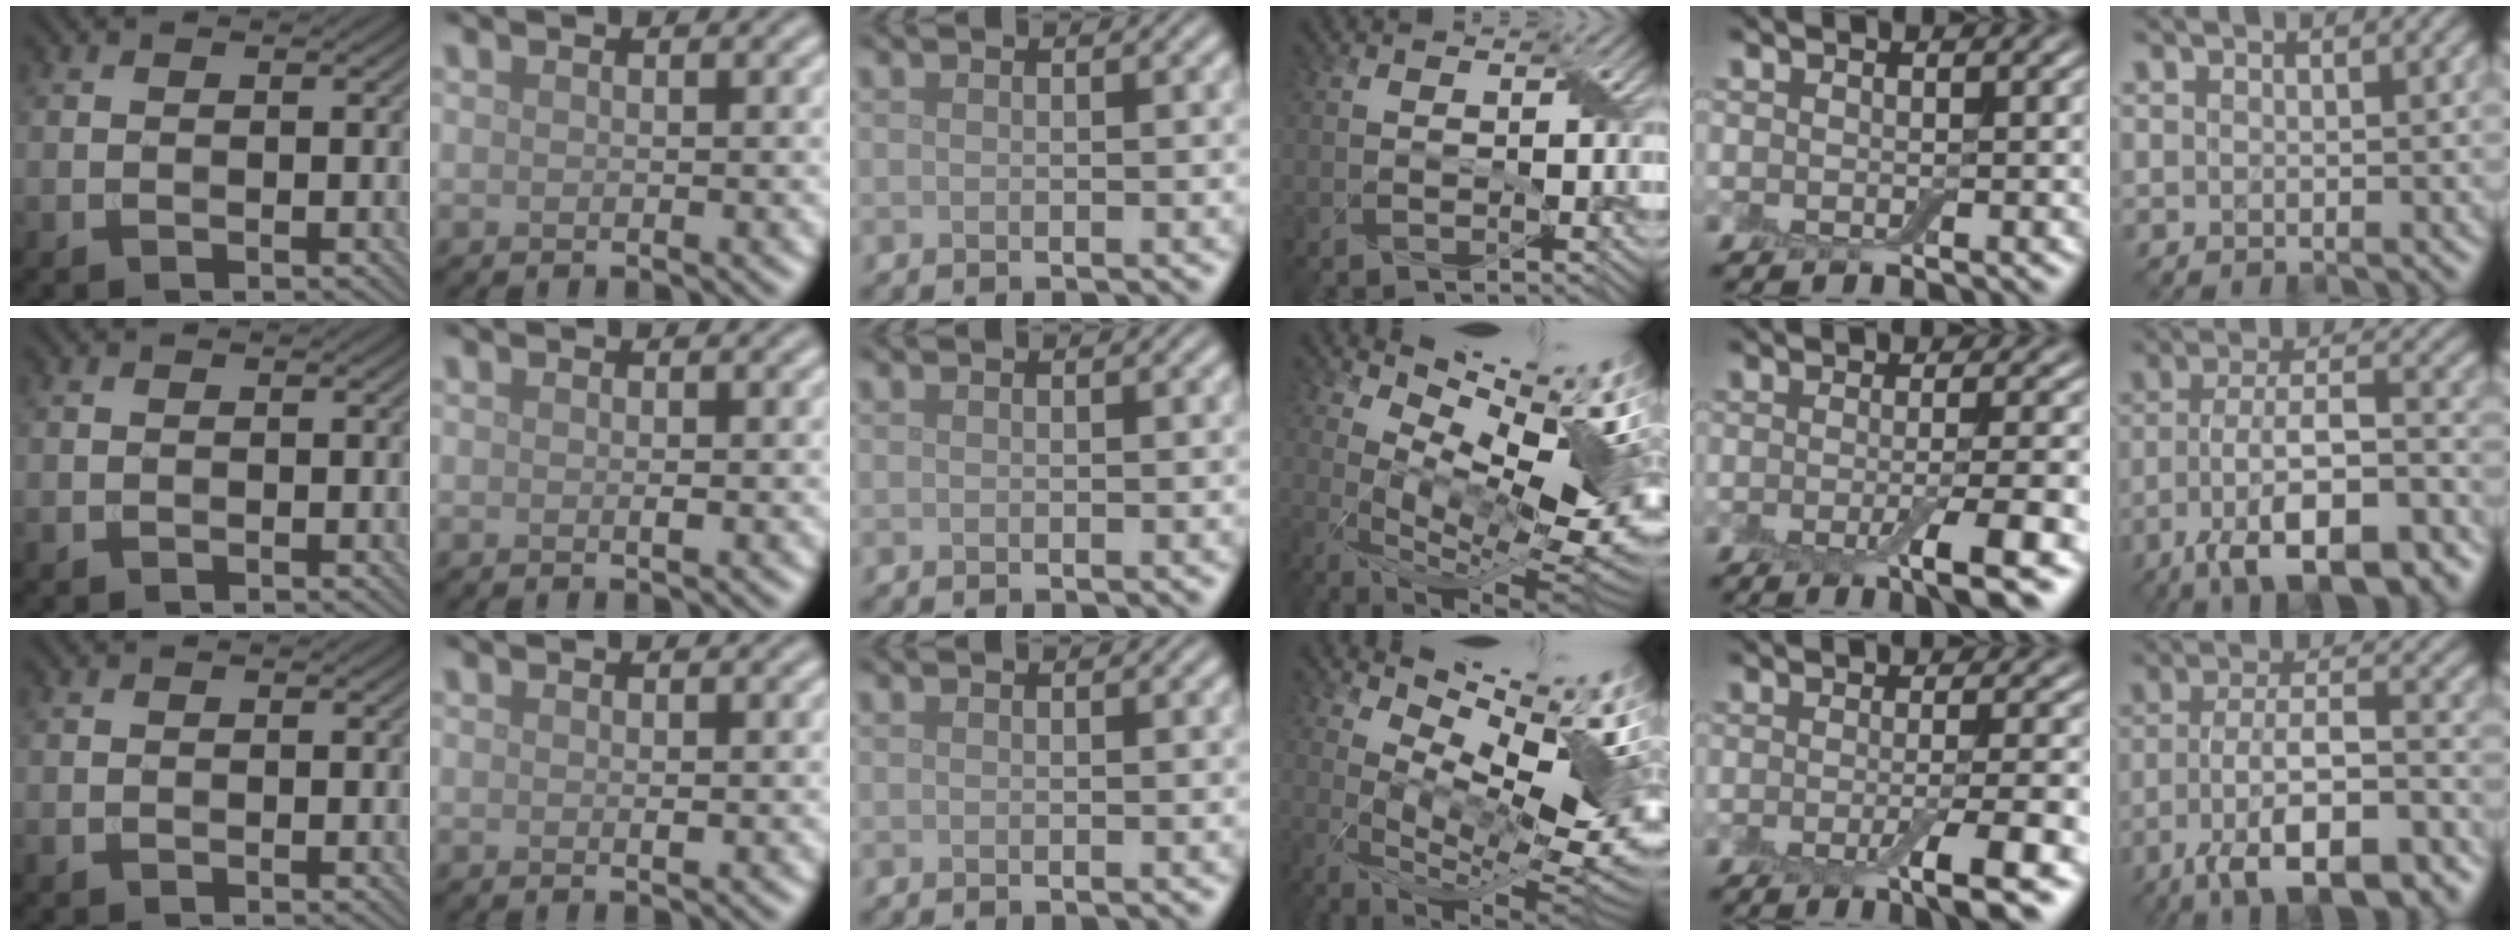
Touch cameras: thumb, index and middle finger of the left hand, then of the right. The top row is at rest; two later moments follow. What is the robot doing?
{"motion": "wrap", "object": "adhesive wrap"}